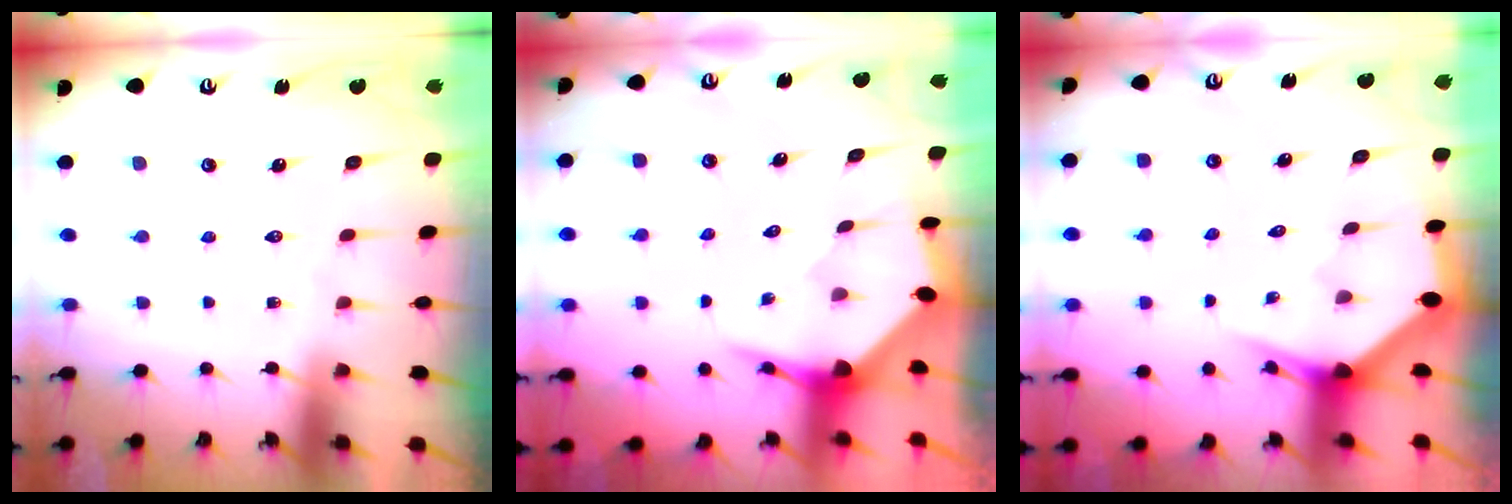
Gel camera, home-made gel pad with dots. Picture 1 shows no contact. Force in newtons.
{"total": 3.7, "press": 3.7, "slide": 0.4}
{"total": 2.9, "press": 2.9, "slide": 0.1}